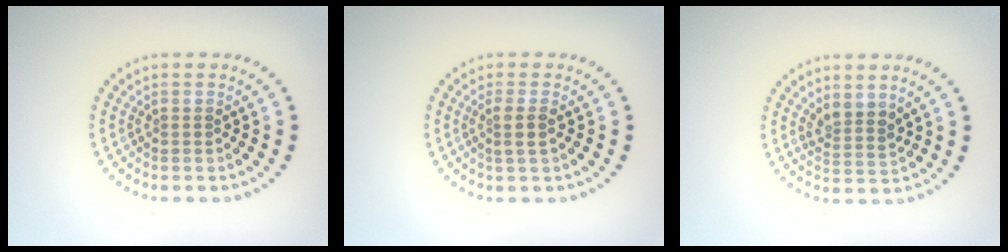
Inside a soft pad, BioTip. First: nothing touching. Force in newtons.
{"total": 1.6, "press": 1.3, "slide": 0.9}
{"total": 2.2, "press": 1.8, "slide": 1.3}